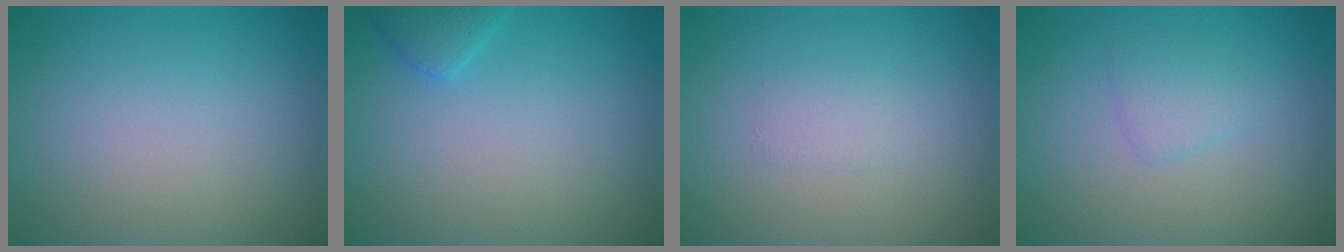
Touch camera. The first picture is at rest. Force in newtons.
{"total": 1.6, "press": 1.6, "slide": 0.2}
{"total": 1.0, "press": 1.0, "slide": 0.0}
{"total": 1.6, "press": 1.6, "slide": 0.0}